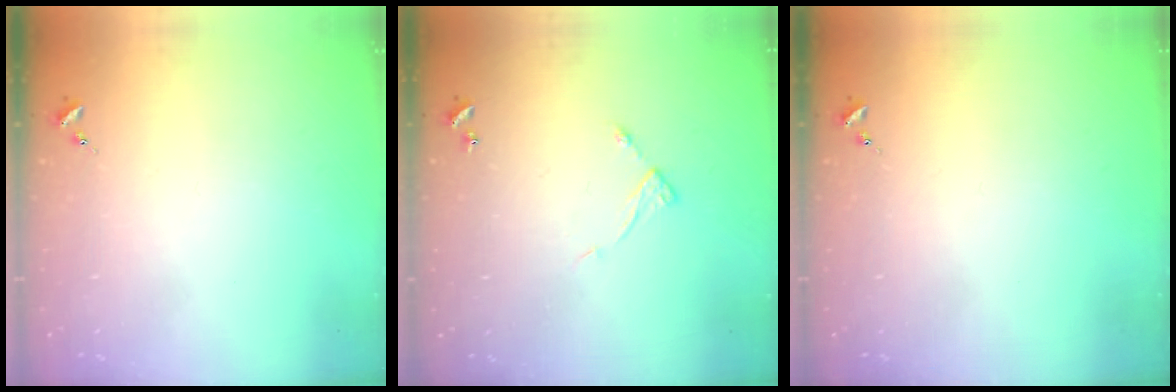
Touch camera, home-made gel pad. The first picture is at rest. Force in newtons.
{"total": 5.4, "press": 5.4, "slide": 0.4}
{"total": 0.0}